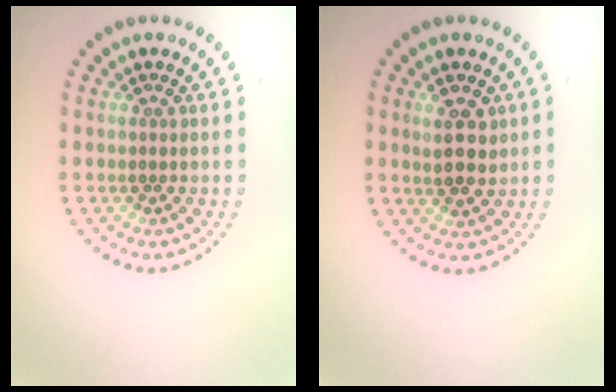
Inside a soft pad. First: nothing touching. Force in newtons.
{"total": 2.8, "press": 2.7, "slide": 0.7}